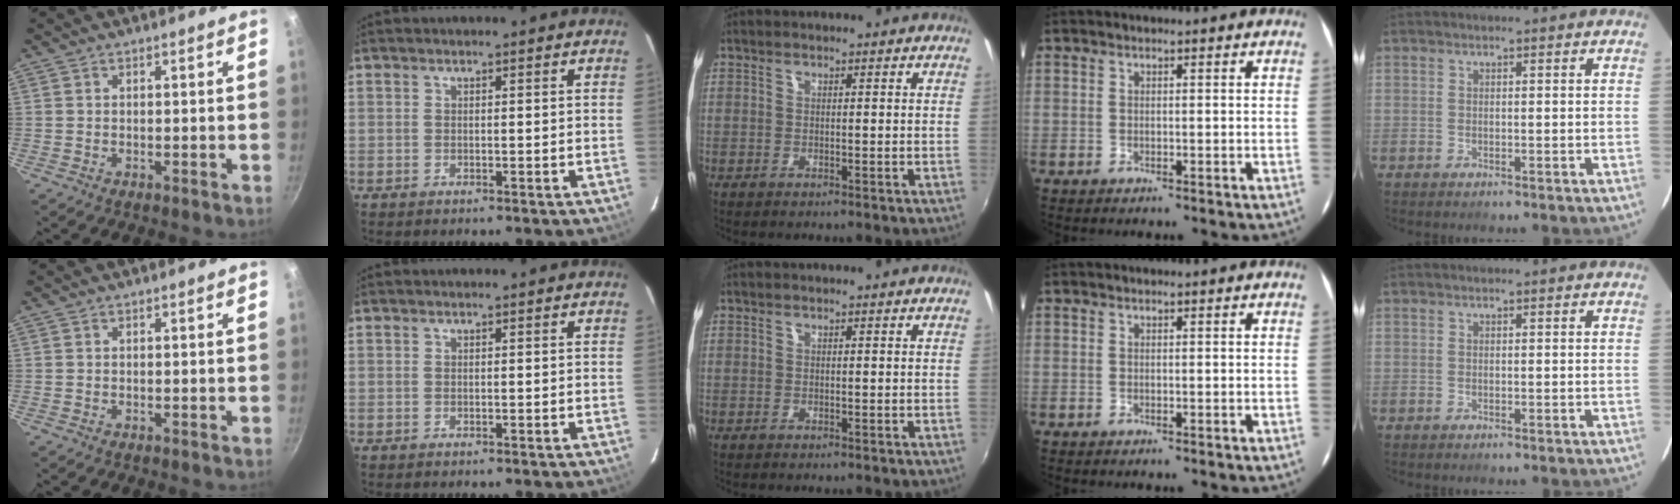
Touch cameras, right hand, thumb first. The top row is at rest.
{}